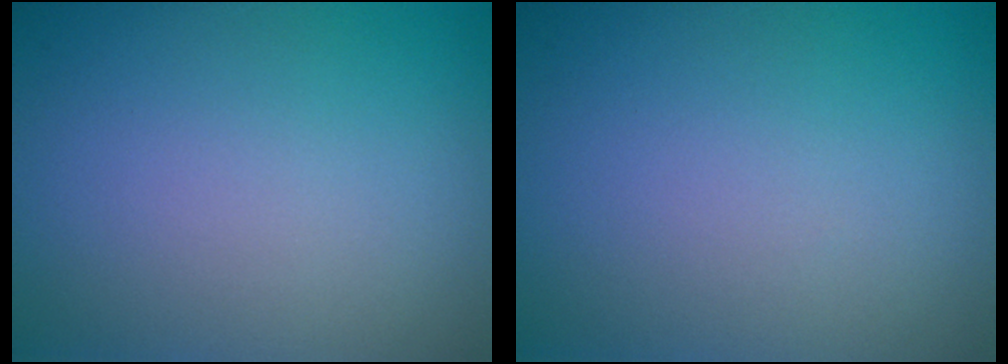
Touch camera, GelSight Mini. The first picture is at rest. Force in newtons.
{"total": 0.0}